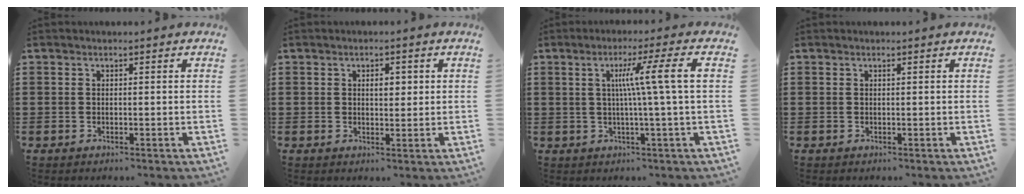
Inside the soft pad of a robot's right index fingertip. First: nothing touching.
{"total": 2.7, "force": [0.6, 1.5, 2.2], "torque": [-0.030, 0.004, 0.004]}
{"total": 8.8, "force": [1.5, -1.1, 8.6], "torque": [-0.163, 0.001, 0.012]}
{"total": 0.0}